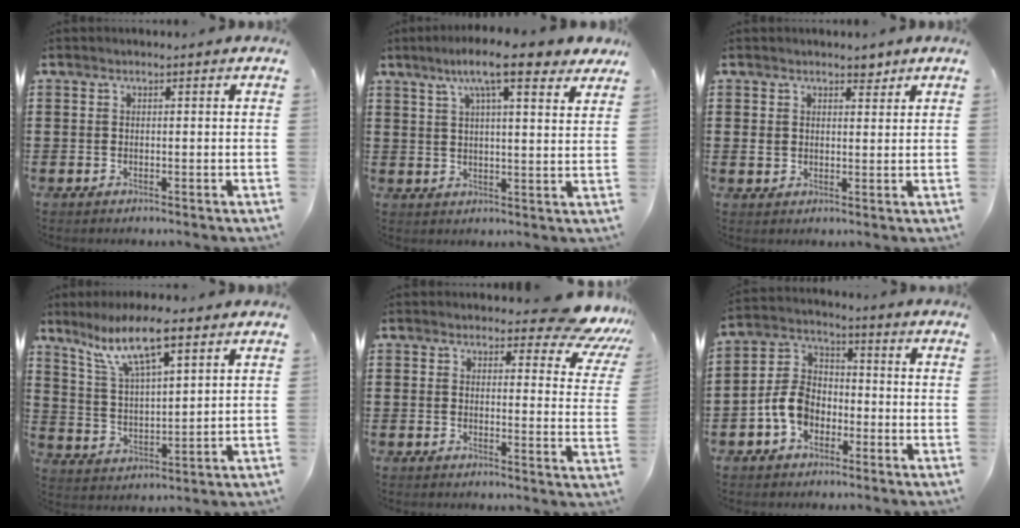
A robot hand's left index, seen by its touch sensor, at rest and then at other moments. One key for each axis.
{"total": 9.6, "fx": 7.0, "fy": 1.6, "fz": 6.4, "tx": -0.119, "ty": -0.012, "tz": 0.118}
{"total": 3.1, "fx": 1.7, "fy": 2.3, "fz": 1.1, "tx": -0.016, "ty": 0.004, "tz": 0.025}
{"total": 10.1, "fx": 6.7, "fy": 2.7, "fz": 7.1, "tx": -0.145, "ty": -0.011, "tz": 0.117}
{"total": 6.0, "fx": 5.2, "fy": 1.4, "fz": 2.8, "tx": -0.042, "ty": -0.031, "tz": 0.088}
{"total": 7.2, "fx": -2.9, "fy": 5.2, "fz": 4.1, "tx": -0.108, "ty": 0.011, "tz": -0.063}